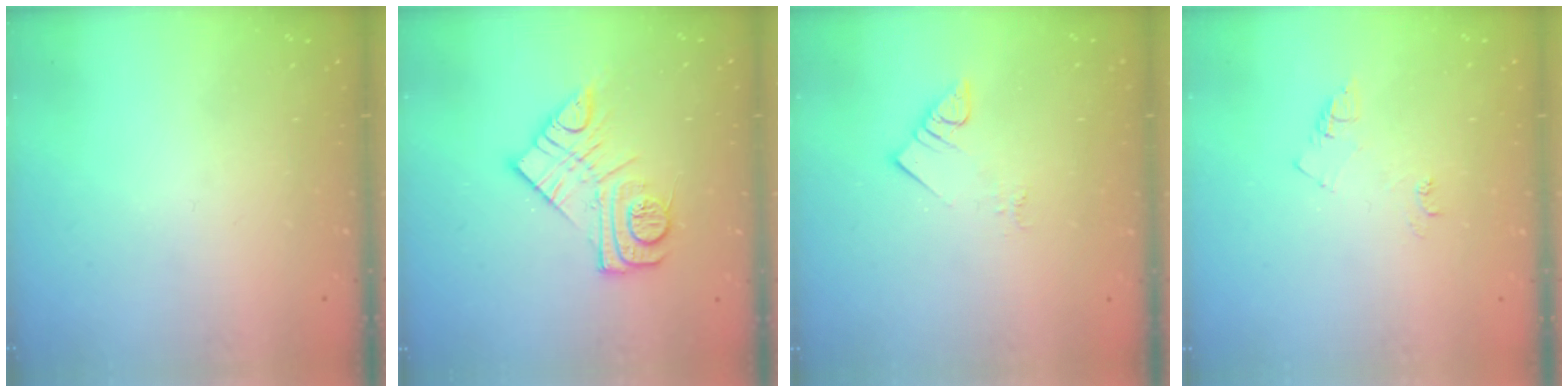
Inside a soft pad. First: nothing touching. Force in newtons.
{"total": 12.3, "press": 12.2, "slide": 0.8}
{"total": 4.7, "press": 4.7, "slide": 0.4}
{"total": 5.5, "press": 5.5, "slide": 0.6}